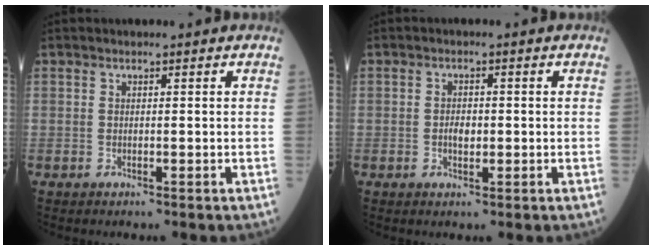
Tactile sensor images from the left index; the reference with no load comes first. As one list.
[{"total": 2.0, "force": [-0.2, 1.1, 1.7], "torque": [-0.032, 0.002, -0.003]}]